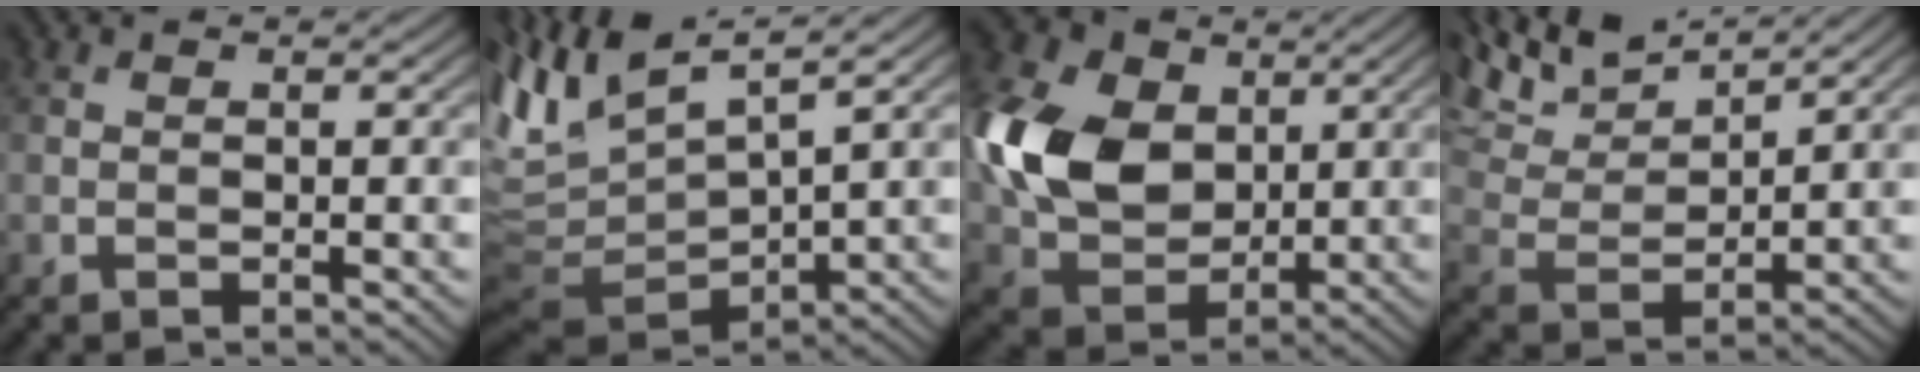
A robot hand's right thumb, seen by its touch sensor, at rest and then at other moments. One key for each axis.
{"total": 11.4, "fx": 3.3, "fy": 3.7, "fz": 10.3, "tx": -0.230, "ty": 0.007, "tz": 0.084}
{"total": 13.4, "fx": 2.5, "fy": 9.9, "fz": 8.7, "tx": -0.226, "ty": 0.012, "tz": 0.042}
{"total": 11.7, "fx": 9.2, "fy": 3.2, "fz": 6.5, "tx": -0.161, "ty": 0.007, "tz": 0.153}